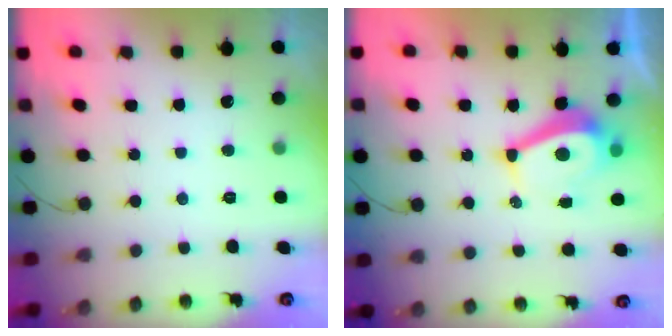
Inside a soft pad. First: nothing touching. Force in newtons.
{"total": 7.6, "press": 7.6, "slide": 0.7}